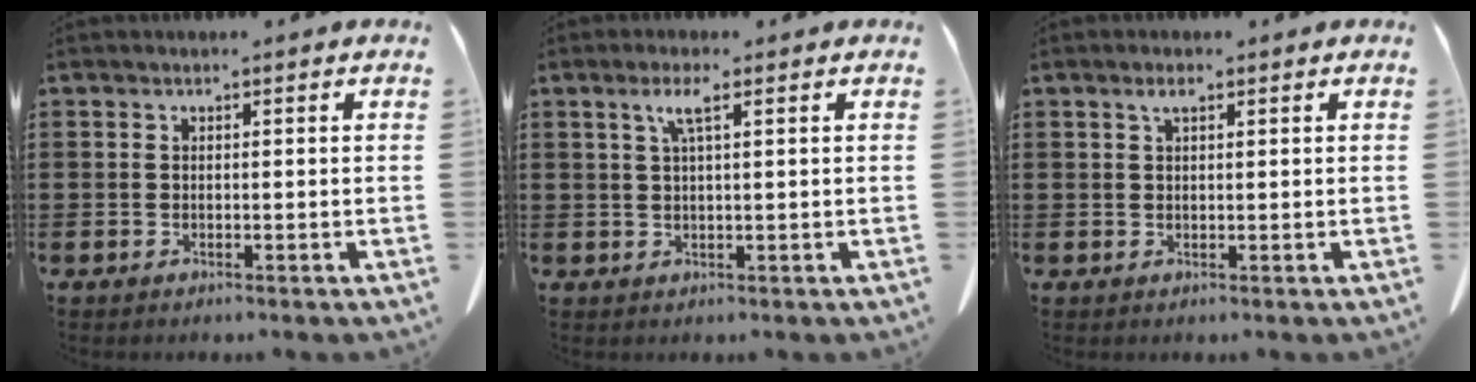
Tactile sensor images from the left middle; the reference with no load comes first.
{"total": 3.0, "force": [1.3, 0.2, 2.7], "torque": [-0.057, 0.004, 0.021]}
{"total": 1.5, "force": [0.8, 0.5, 1.2], "torque": [-0.026, 0.003, 0.013]}